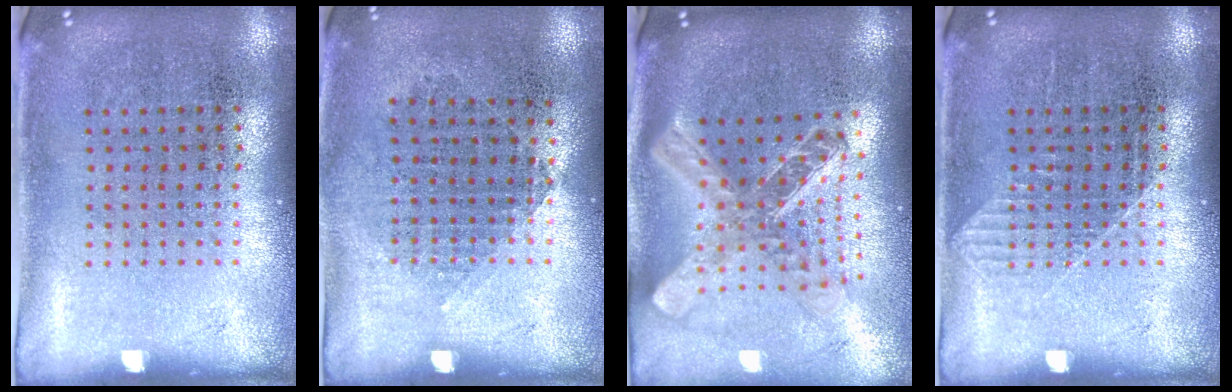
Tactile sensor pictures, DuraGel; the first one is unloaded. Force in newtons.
{"total": 0.9, "press": 0.8, "slide": 0.4}
{"total": 2.5, "press": 2.0, "slide": 1.6}
{"total": 0.8, "press": 0.8, "slide": 0.2}